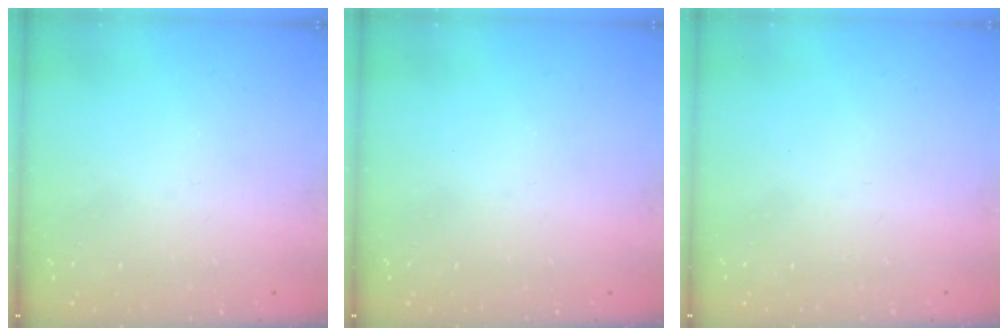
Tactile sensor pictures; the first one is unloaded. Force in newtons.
{"total": 0.0}
{"total": 1.7, "press": 1.6, "slide": 0.1}